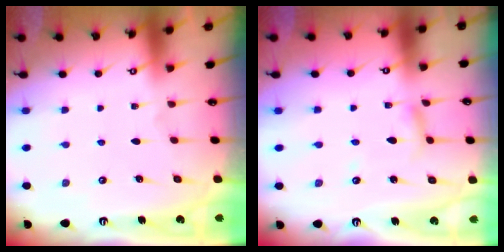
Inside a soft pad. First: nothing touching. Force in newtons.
{"total": 4.2, "press": 4.2, "slide": 0.3}